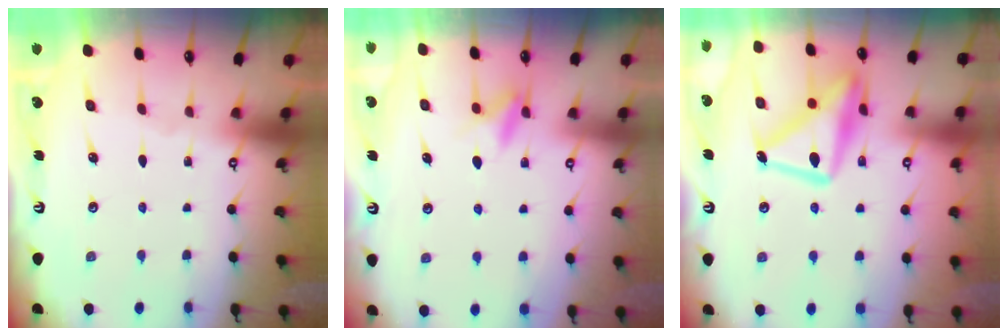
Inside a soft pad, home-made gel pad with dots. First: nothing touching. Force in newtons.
{"total": 5.8, "press": 5.7, "slide": 0.7}
{"total": 16.7, "press": 16.6, "slide": 1.3}